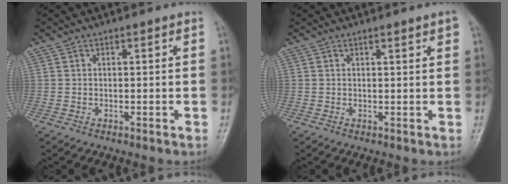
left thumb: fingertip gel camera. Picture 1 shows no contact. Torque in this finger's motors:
{"motor_torque": [-0.20, 0.01, -0.08, -0.15, 0.06]}